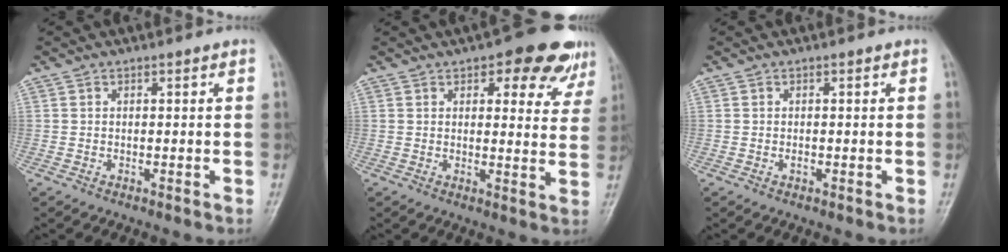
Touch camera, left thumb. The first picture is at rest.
{"total": 11.7, "force": [7.2, 5.1, 7.6], "torque": [-0.043, -0.030, 0.078]}
{"total": 0.6, "force": [0.0, 0.3, 0.5], "torque": [-0.007, 0.000, 0.000]}